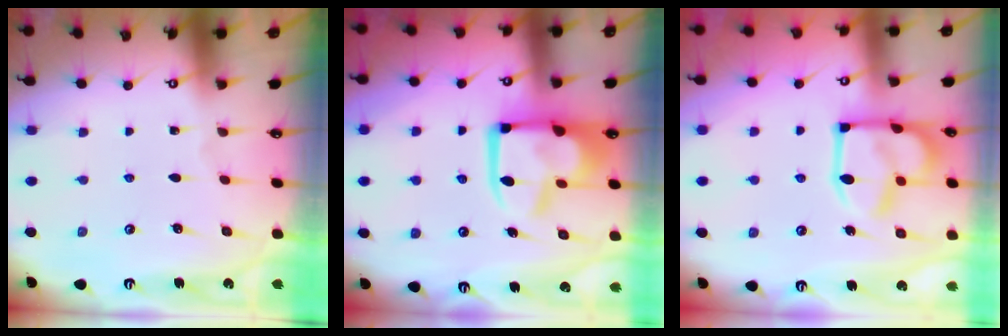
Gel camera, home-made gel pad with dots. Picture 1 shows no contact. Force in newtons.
{"total": 15.0, "press": 14.9, "slide": 1.6}
{"total": 12.9, "press": 12.8, "slide": 1.4}